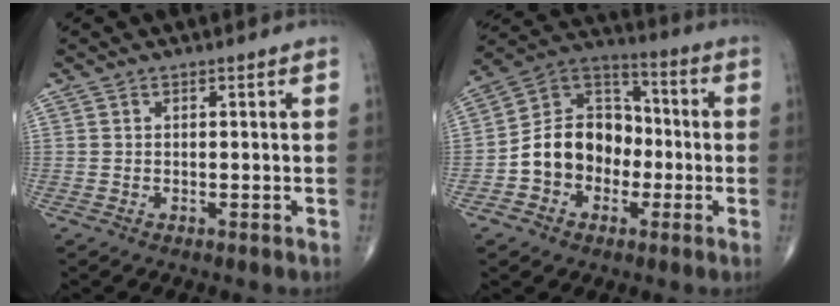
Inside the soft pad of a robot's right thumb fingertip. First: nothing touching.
{"total": 14.2, "force": [-2.9, 11.3, 8.2], "torque": [-0.094, 0.047, -0.061]}